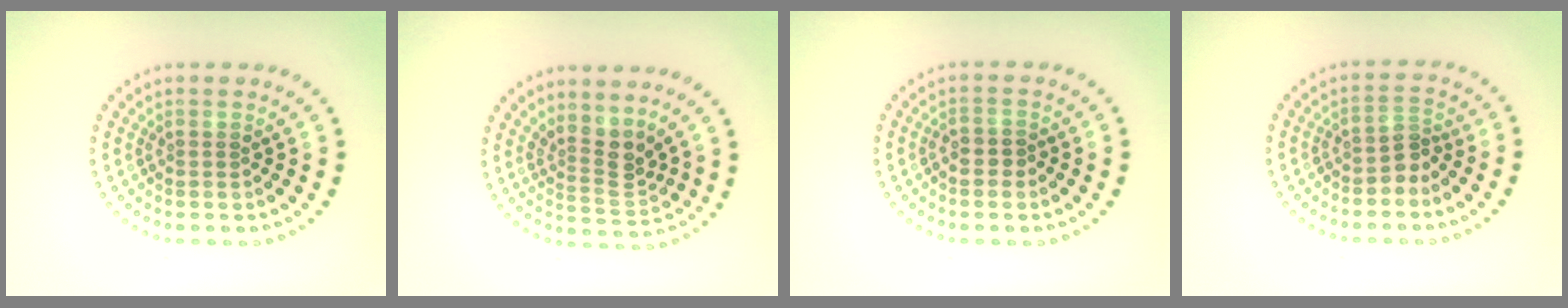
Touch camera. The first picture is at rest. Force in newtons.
{"total": 3.0, "press": 2.1, "slide": 2.1}
{"total": 1.2, "press": 1.0, "slide": 0.7}
{"total": 2.1, "press": 1.6, "slide": 1.5}